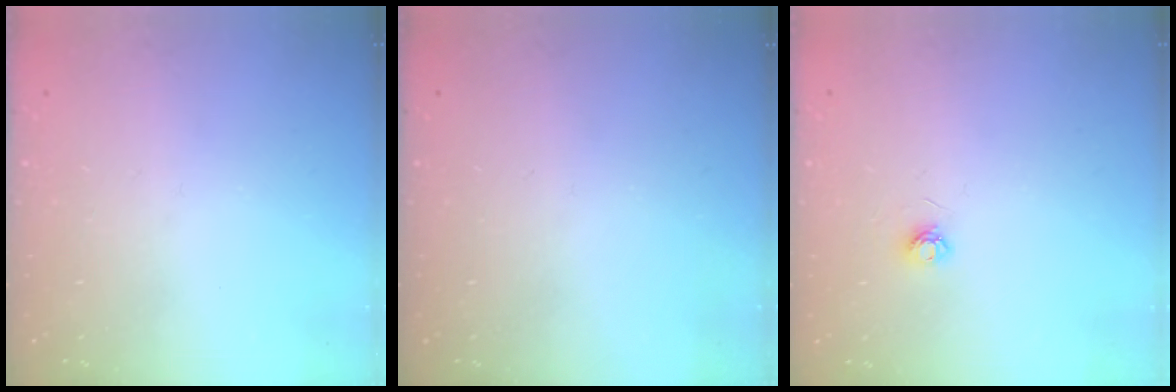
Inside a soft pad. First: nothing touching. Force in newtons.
{"total": 0.0}
{"total": 4.7, "press": 4.6, "slide": 0.6}